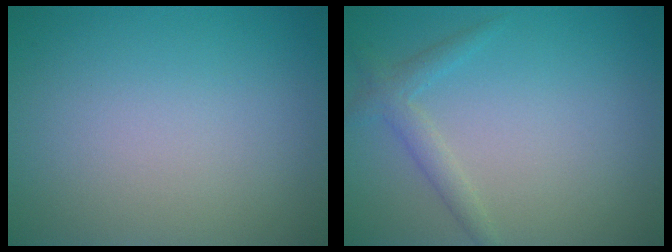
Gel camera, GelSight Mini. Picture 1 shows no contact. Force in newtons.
{"total": 1.9, "press": 1.9, "slide": 0.2}